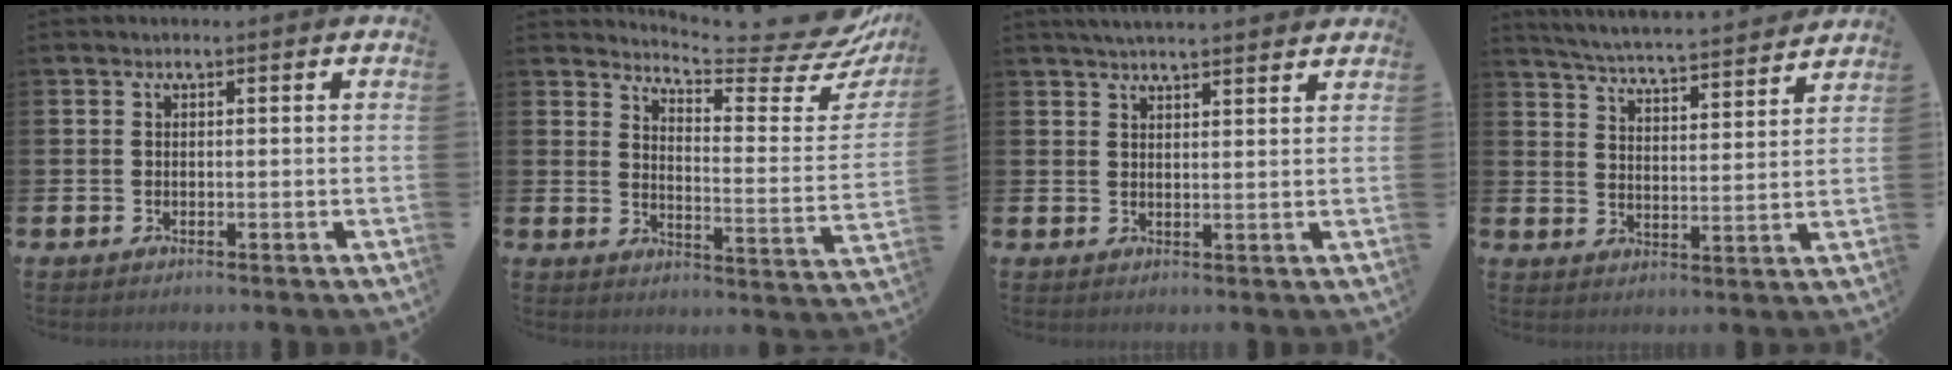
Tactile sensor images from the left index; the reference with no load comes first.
{"total": 7.2, "force": [6.8, 0.6, 2.4], "torque": [-0.056, -0.063, 0.113]}
{"total": 3.5, "force": [3.4, 0.0, 0.8], "torque": [-0.023, -0.010, 0.061]}
{"total": 5.2, "force": [5.1, -0.2, 0.9], "torque": [-0.042, -0.043, 0.086]}